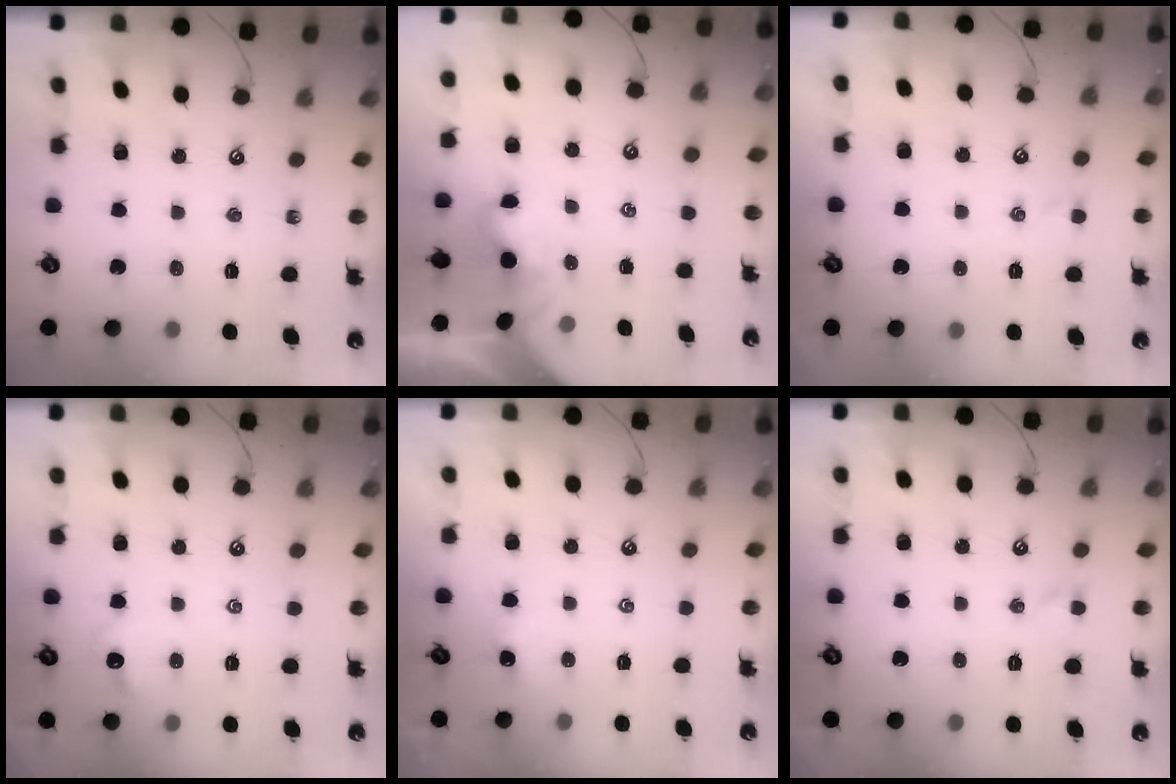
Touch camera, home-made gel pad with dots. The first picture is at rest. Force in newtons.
{"total": 1.8, "press": 1.8, "slide": 0.5}
{"total": 0.6, "press": 0.3, "slide": 0.5}
{"total": 2.5, "press": 2.4, "slide": 0.6}
{"total": 1.4, "press": 1.3, "slide": 0.3}
{"total": 1.4, "press": 1.2, "slide": 0.7}